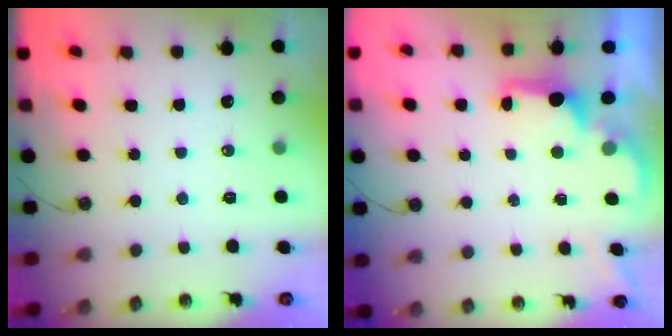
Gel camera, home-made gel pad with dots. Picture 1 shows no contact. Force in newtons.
{"total": 2.1, "press": 1.9, "slide": 0.8}